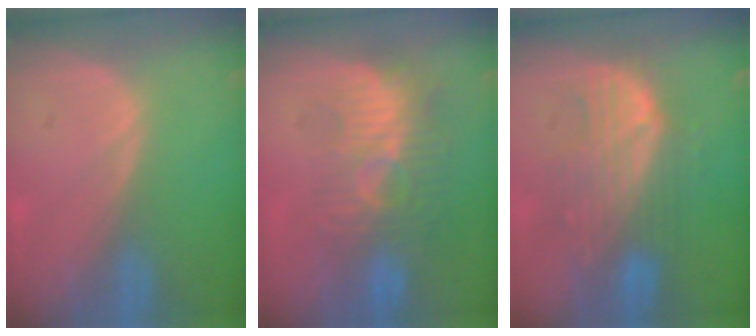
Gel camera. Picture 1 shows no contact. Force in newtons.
{"total": 9.4, "press": 8.7, "slide": 3.7}
{"total": 8.5, "press": 8.2, "slide": 2.3}